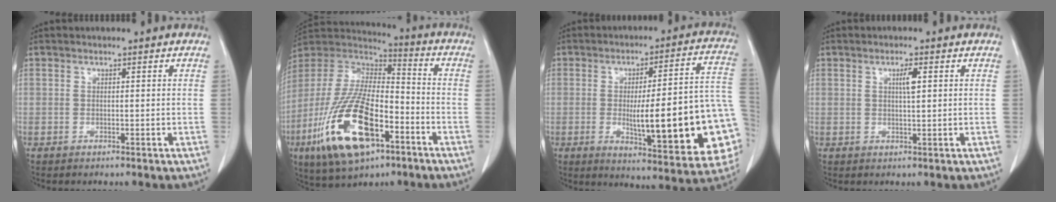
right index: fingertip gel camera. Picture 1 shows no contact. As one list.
[{"total": 21.3, "force": [-9.2, 7.9, 17.5], "torque": [-0.383, -0.023, -0.165]}, {"total": 23.4, "force": [-3.7, 3.6, 22.8], "torque": [-0.230, 0.010, -0.038]}, {"total": 2.2, "force": [0.7, 0.2, 2.1], "torque": [-0.037, 0.000, 0.011]}]